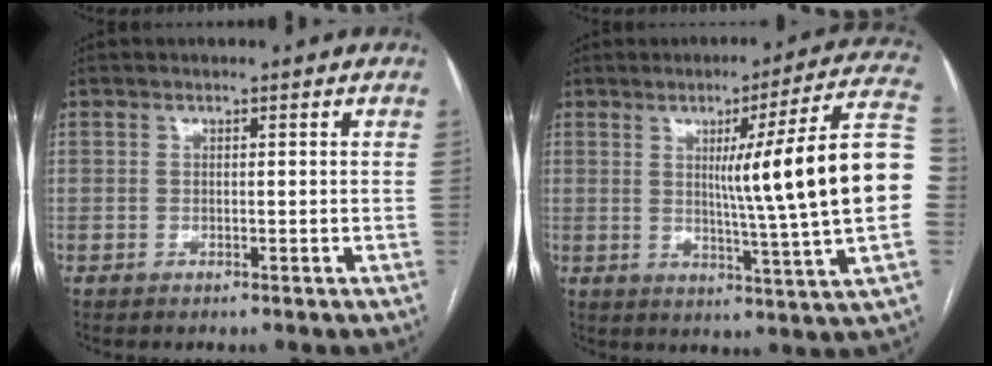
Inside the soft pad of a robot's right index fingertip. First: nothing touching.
{"total": 19.9, "force": [1.2, -2.1, 19.7], "torque": [-0.232, 0.007, 0.005]}